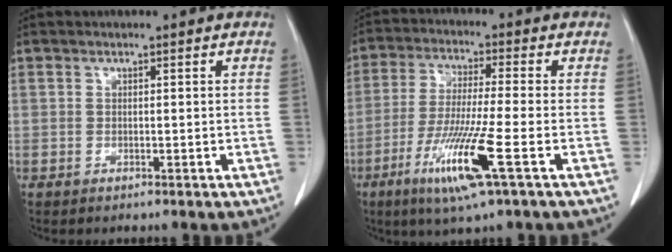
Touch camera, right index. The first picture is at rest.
{"total": 11.5, "force": [-5.0, -0.5, 10.3], "torque": [-0.210, -0.028, -0.096]}